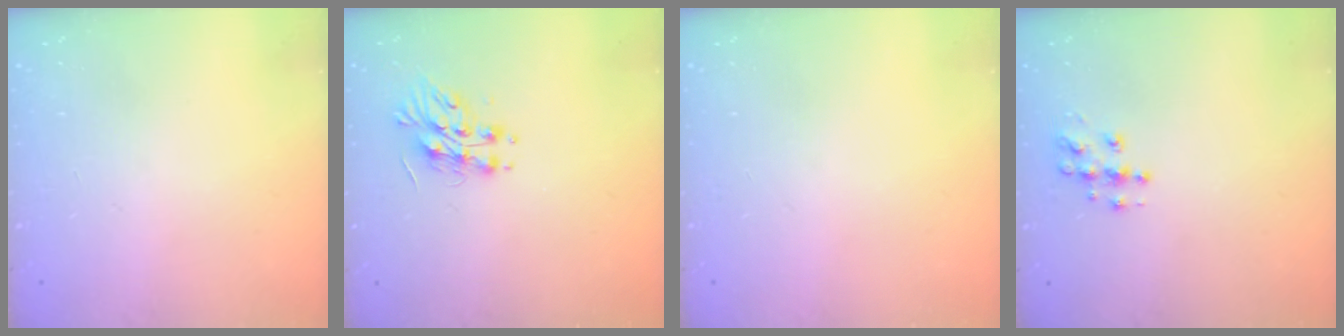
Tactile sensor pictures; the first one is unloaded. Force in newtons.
{"total": 11.1, "press": 11.1, "slide": 0.2}
{"total": 0.0}
{"total": 8.5, "press": 8.5, "slide": 0.5}